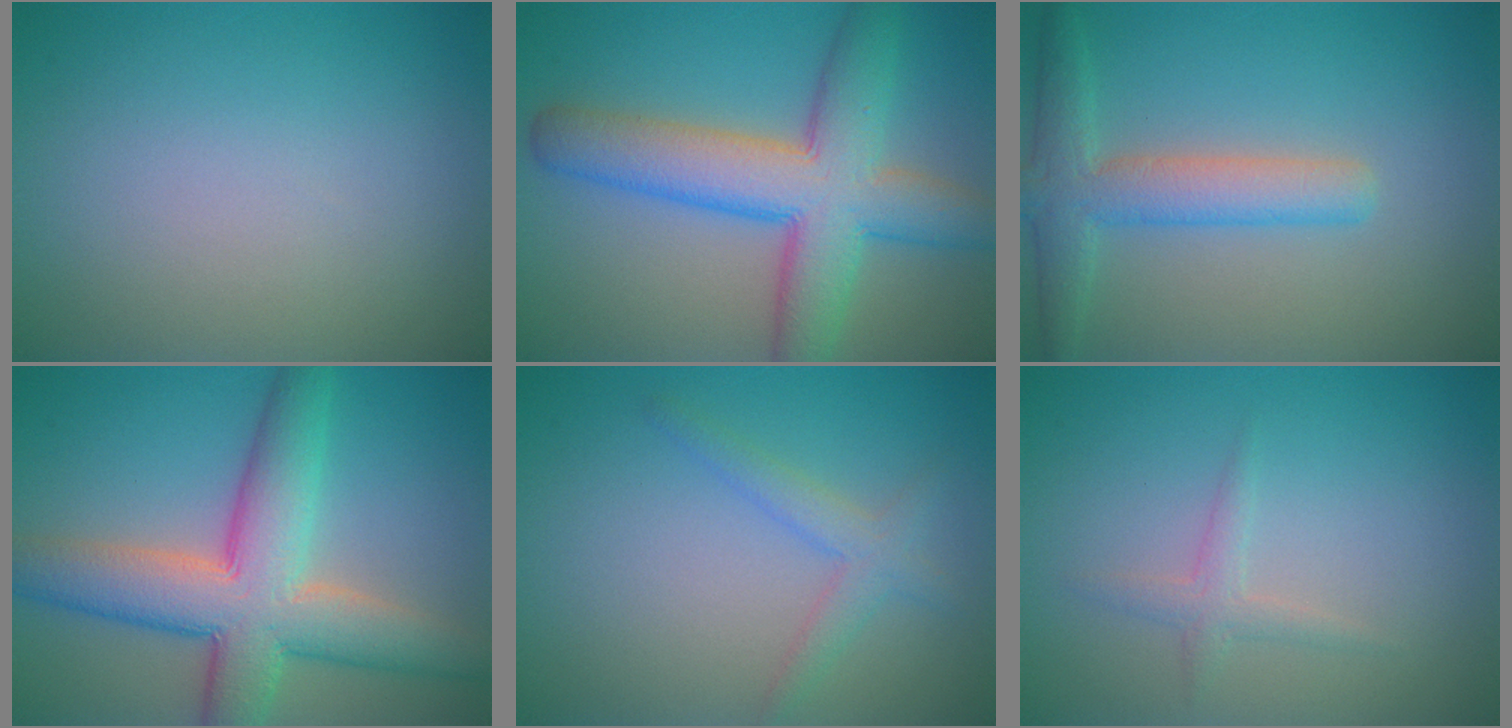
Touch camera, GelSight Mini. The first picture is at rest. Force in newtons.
{"total": 9.1, "press": 9.1, "slide": 0.2}
{"total": 4.4, "press": 4.4, "slide": 0.3}
{"total": 9.2, "press": 9.2, "slide": 0.3}
{"total": 2.2, "press": 2.2, "slide": 0.1}
{"total": 1.3, "press": 1.3, "slide": 0.1}